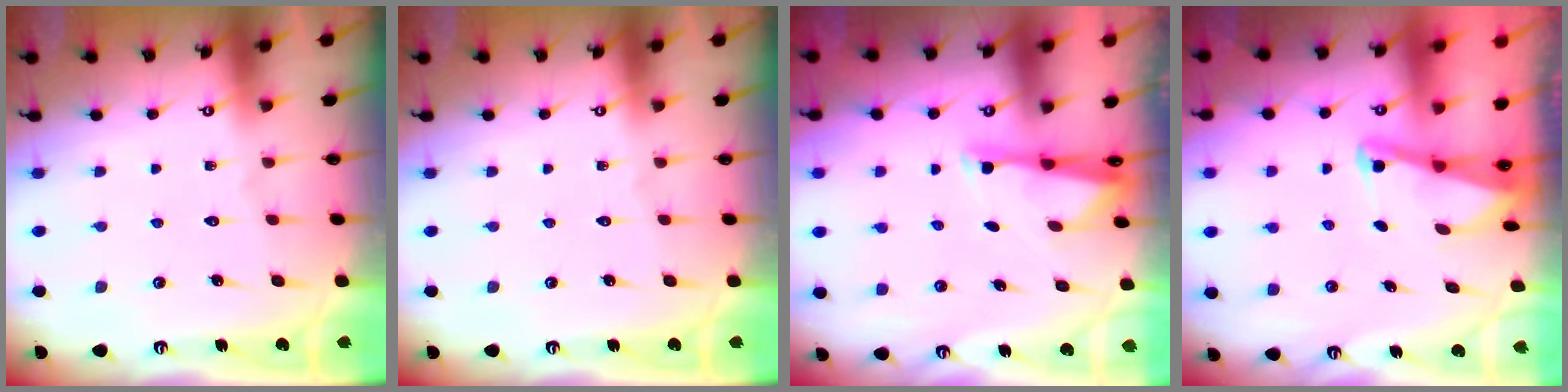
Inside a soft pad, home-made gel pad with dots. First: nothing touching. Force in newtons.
{"total": 0.0}
{"total": 2.7, "press": 2.7, "slide": 0.5}
{"total": 2.0, "press": 2.0, "slide": 0.4}